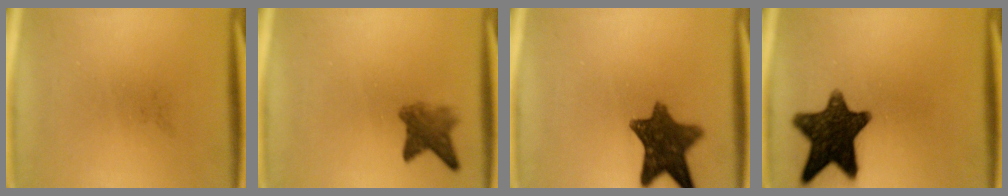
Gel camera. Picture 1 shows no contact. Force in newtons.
{"total": 4.1}
{"total": 10.4}
{"total": 14.0}